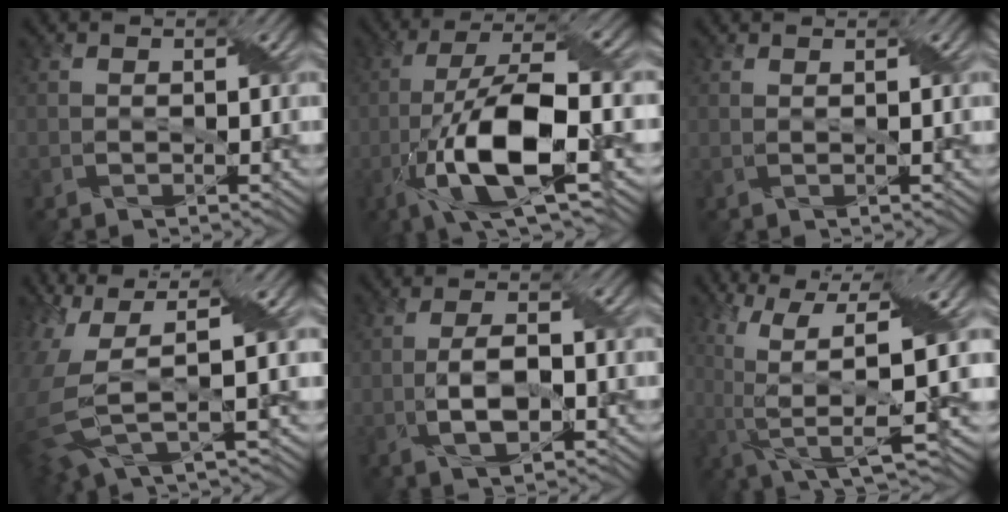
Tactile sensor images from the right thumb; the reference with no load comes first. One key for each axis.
{"total": 15.0, "fx": -4.9, "fy": 4.8, "fz": 13.4, "tx": -0.266, "ty": -0.009, "tz": -0.088}
{"total": 0.7, "fx": 0.5, "fy": -0.1, "fz": 0.5, "tx": -0.015, "ty": 0.003, "tz": 0.005}
{"total": 10.6, "fx": -0.5, "fy": 4.6, "fz": 9.5, "tx": -0.260, "ty": -0.021, "tz": -0.001}
{"total": 5.5, "fx": -1.3, "fy": 2.3, "fz": 4.8, "tx": -0.099, "ty": 0.003, "tz": -0.024}
{"total": 12.0, "fx": 1.1, "fy": 2.8, "fz": 11.6, "tx": -0.242, "ty": -0.006, "tz": 0.040}